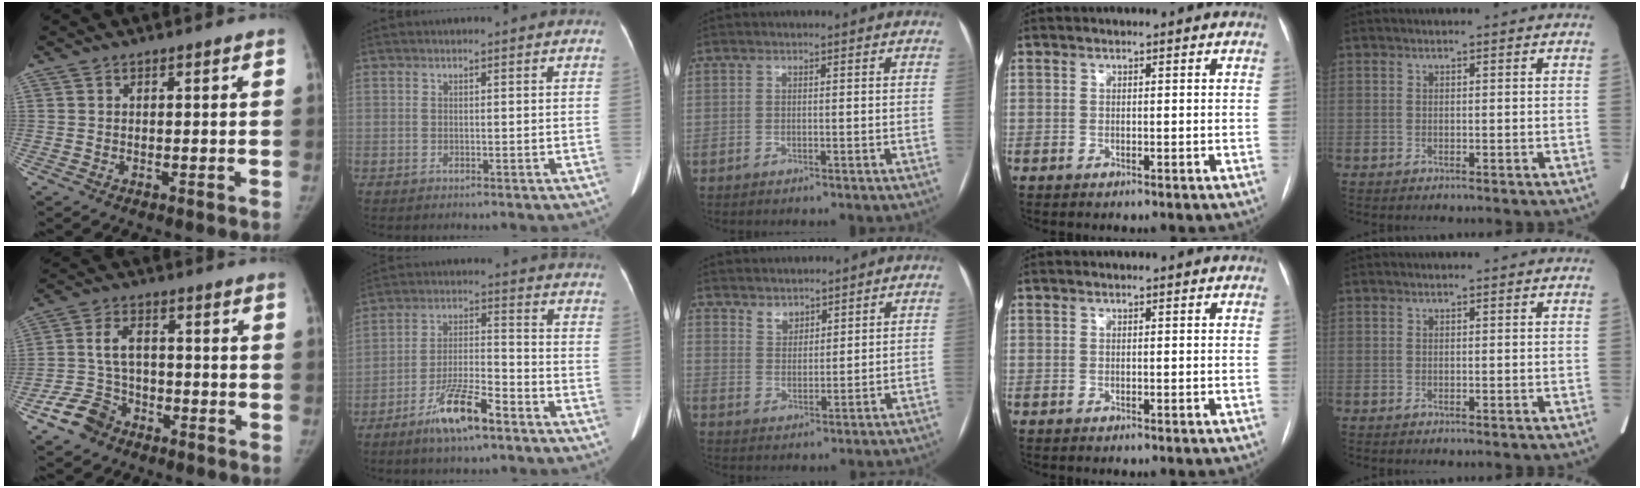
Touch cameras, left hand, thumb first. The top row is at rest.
{"thumb": {"total": 7.3, "force": [-4.4, 5.1, 2.6], "torque": [-0.042, 0.025, -0.084]}, "index": {"total": 9.8, "force": [-6.4, 1.8, 7.2], "torque": [-0.142, -0.007, -0.117]}, "middle": {"total": 6.1, "force": [5.4, 2.6, 0.9], "torque": [-0.011, 0.021, 0.099]}}